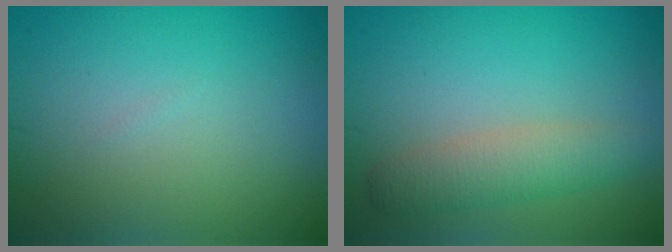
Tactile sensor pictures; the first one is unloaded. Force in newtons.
{"total": 3.2, "press": 3.2, "slide": 0.1}